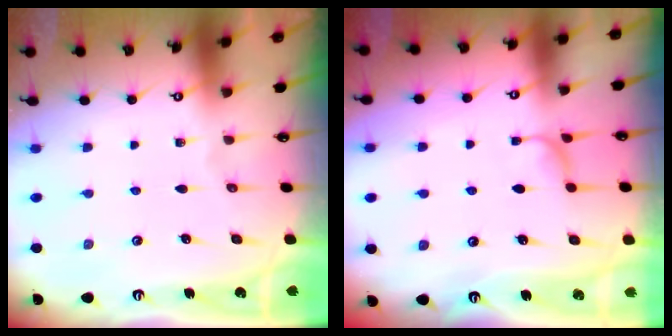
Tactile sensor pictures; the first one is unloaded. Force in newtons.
{"total": 2.0, "press": 1.9, "slide": 0.4}